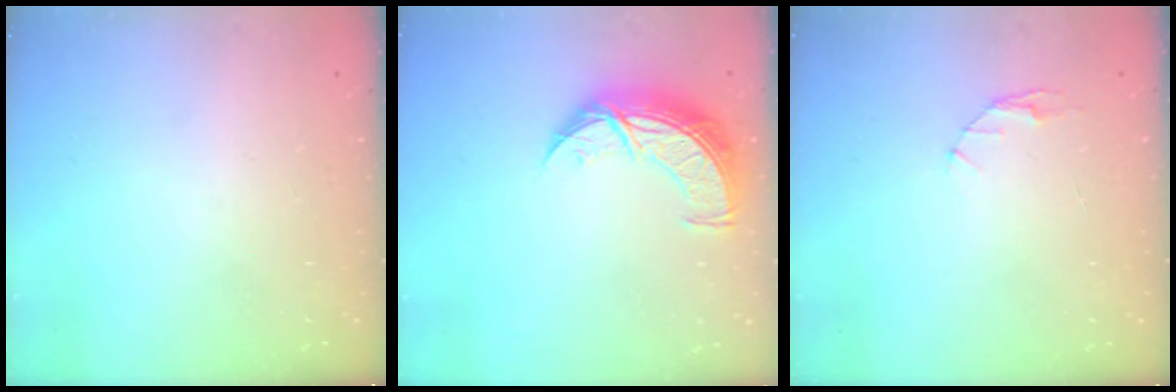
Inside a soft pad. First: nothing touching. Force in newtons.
{"total": 10.9, "press": 10.9, "slide": 0.9}
{"total": 2.9, "press": 2.9, "slide": 0.4}